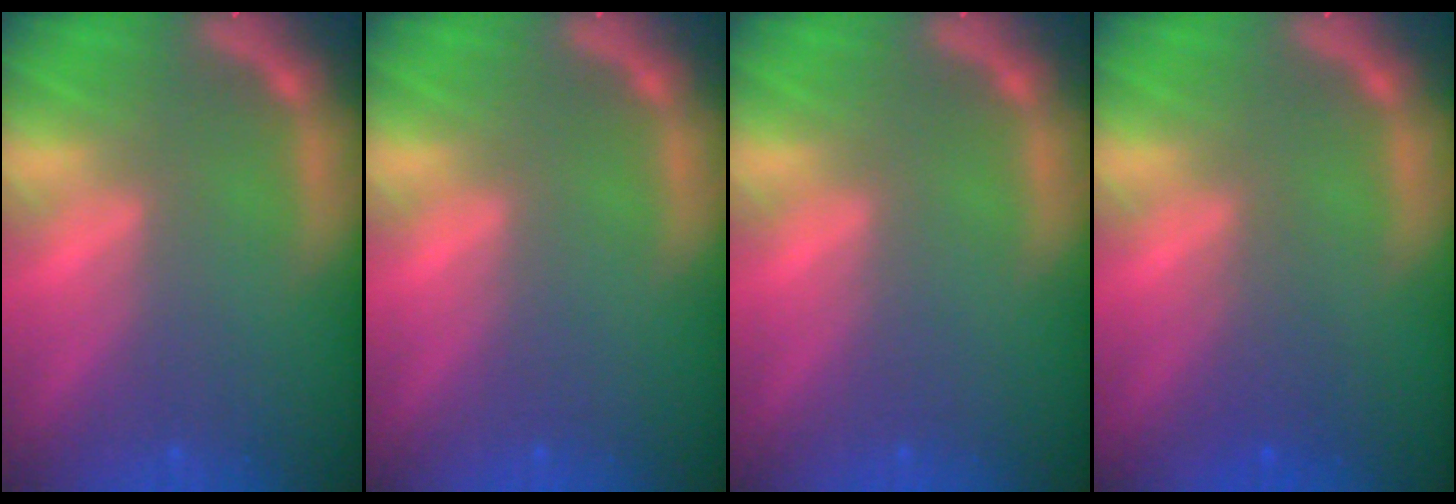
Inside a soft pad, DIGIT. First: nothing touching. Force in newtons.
{"total": 0.0}
{"total": 0.0}
{"total": 2.0}